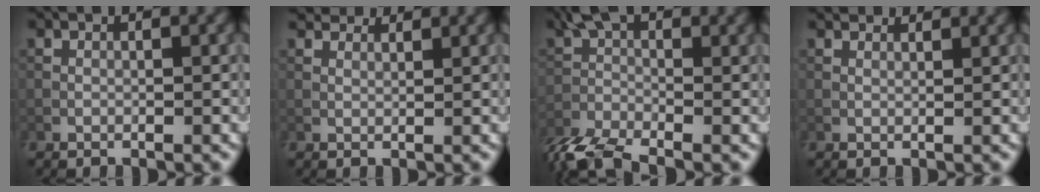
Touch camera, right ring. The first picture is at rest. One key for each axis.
{"total": 4.8, "fx": 4.0, "fy": 1.8, "fz": 2.0, "tx": -0.050, "ty": 0.003, "tz": 0.062}
{"total": 6.3, "fx": -3.8, "fy": 2.5, "fz": 4.4, "tx": -0.096, "ty": -0.011, "tz": -0.090}
{"total": 4.3, "fx": 3.6, "fy": 1.2, "fz": 1.9, "tx": -0.039, "ty": 0.008, "tz": 0.045}